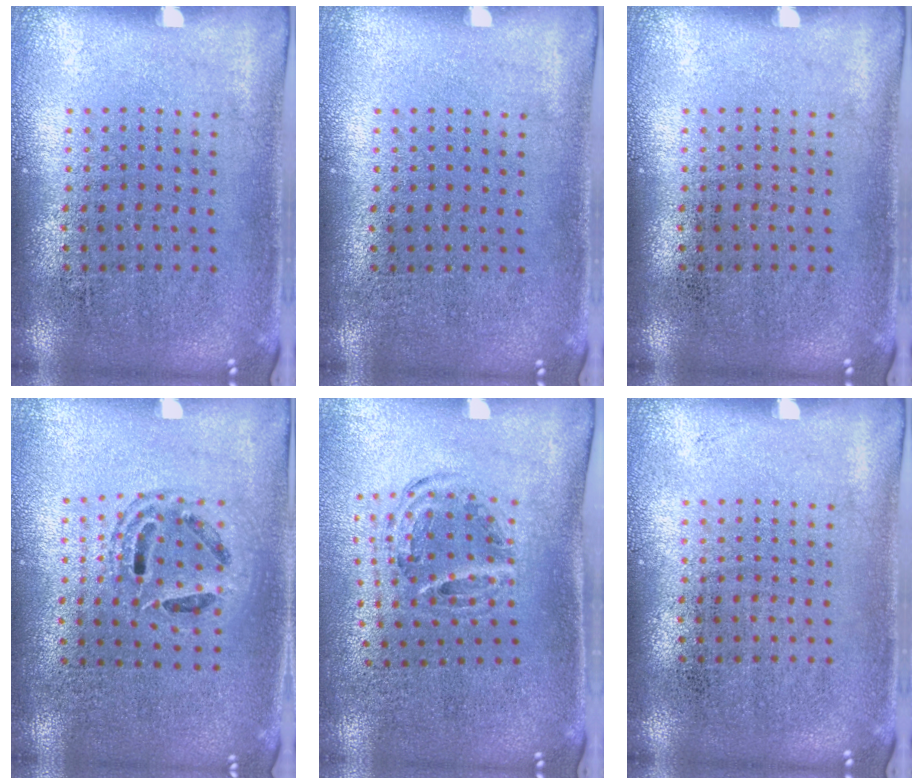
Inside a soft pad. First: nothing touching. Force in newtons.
{"total": 0.0}
{"total": 0.0}
{"total": 1.3, "press": 1.1, "slide": 0.6}
{"total": 0.9, "press": 0.9, "slide": 0.2}
{"total": 0.0}